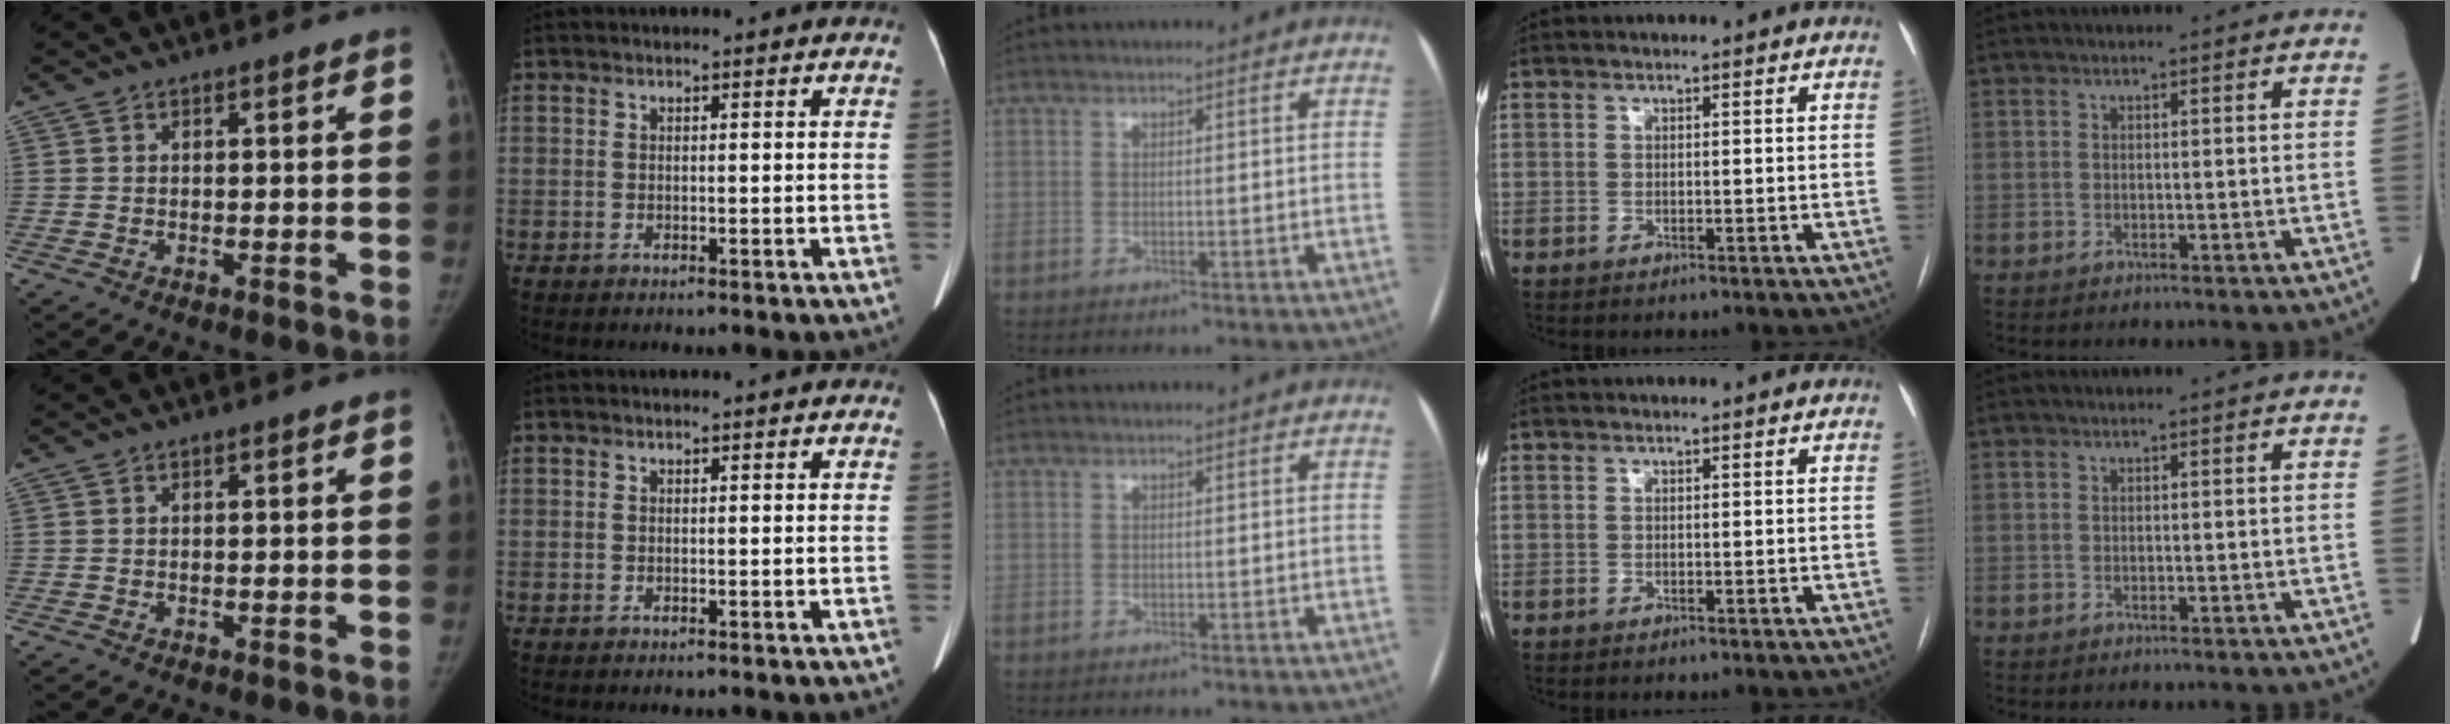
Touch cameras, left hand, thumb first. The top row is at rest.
{}